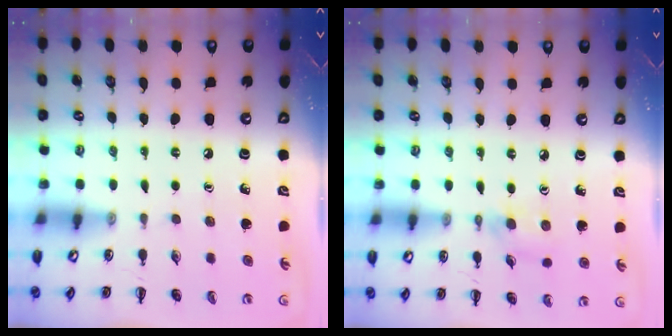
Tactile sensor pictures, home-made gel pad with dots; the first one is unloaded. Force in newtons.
{"total": 3.7, "press": 3.5, "slide": 1.3}